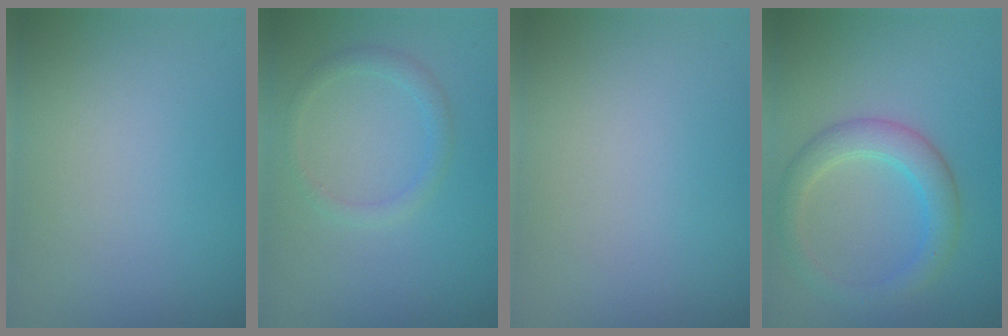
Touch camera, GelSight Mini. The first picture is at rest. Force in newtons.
{"total": 1.4, "press": 1.4, "slide": 0.1}
{"total": 0.0}
{"total": 3.4, "press": 3.4, "slide": 0.1}